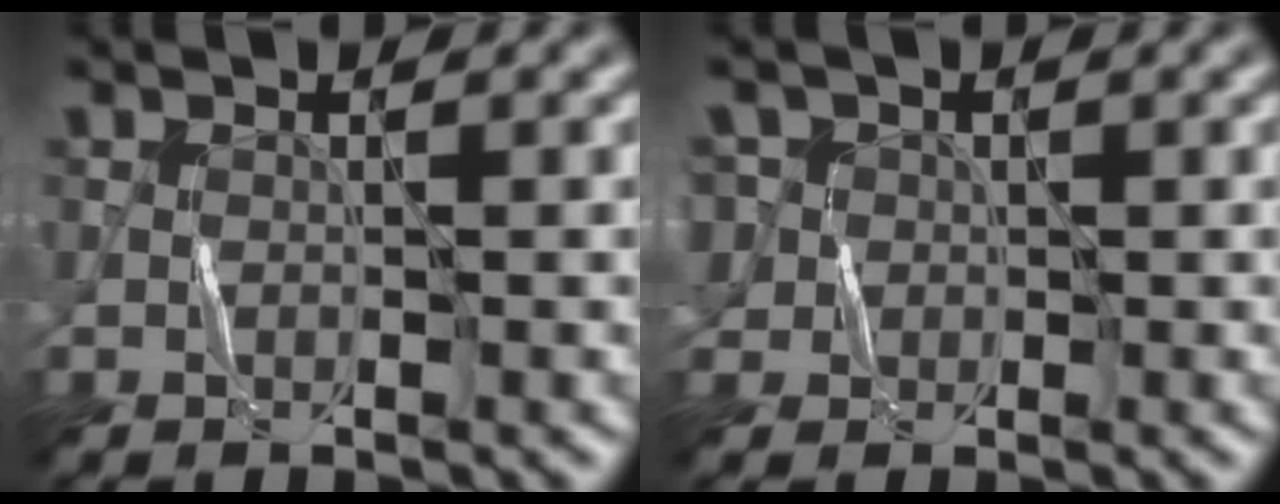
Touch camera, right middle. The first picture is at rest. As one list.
[{"total": 3.9, "force": [1.2, 3.5, 1.3], "torque": [-0.029, 0.021, 0.009]}]